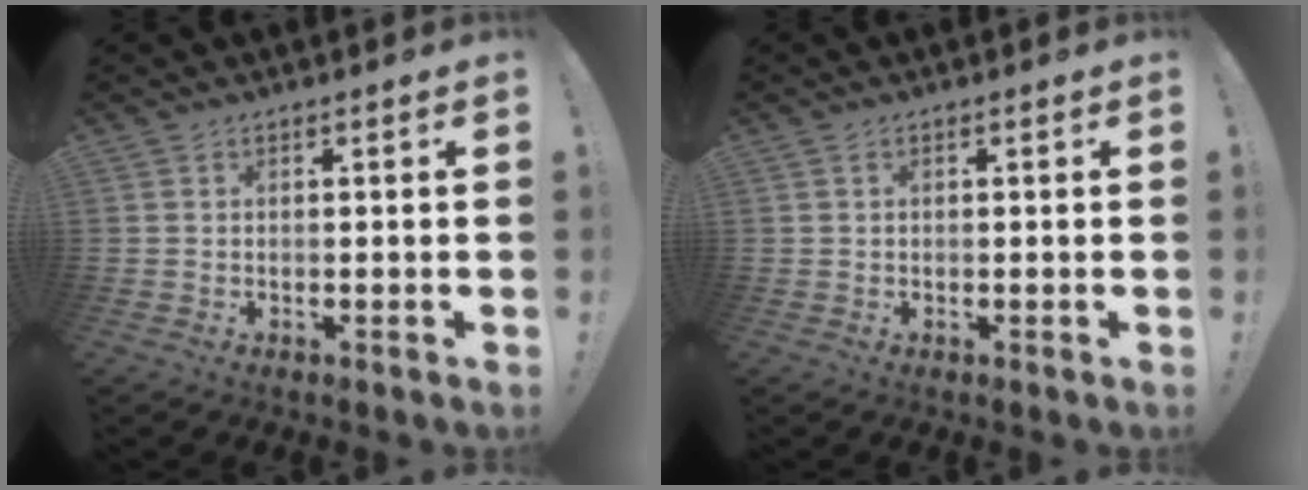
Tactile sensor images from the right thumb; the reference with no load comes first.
{"total": 0.5, "force": [0.3, 0.4, 0.3], "torque": [-0.010, 0.004, 0.006]}